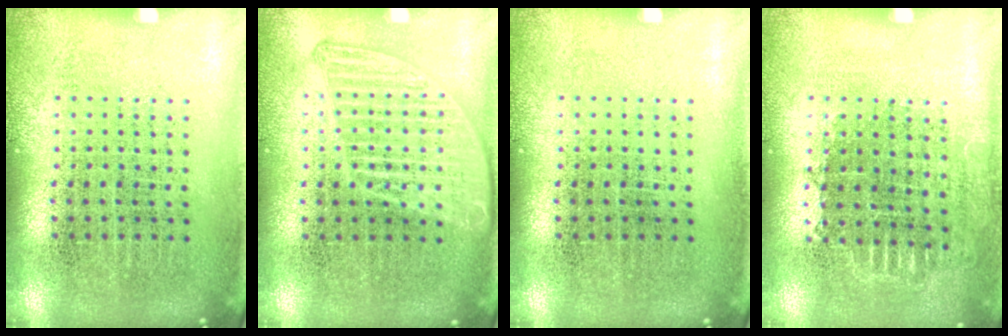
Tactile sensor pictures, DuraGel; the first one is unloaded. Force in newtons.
{"total": 1.3, "press": 1.3, "slide": 0.1}
{"total": 0.0}
{"total": 0.7, "press": 0.7, "slide": 0.3}